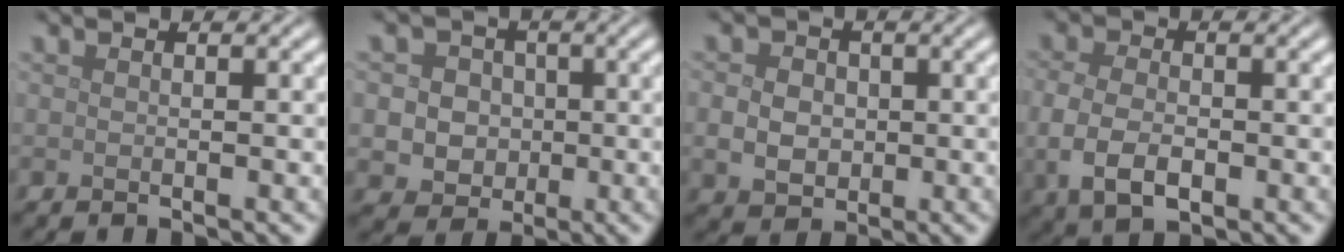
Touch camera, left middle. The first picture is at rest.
{"total": 5.5, "force": [0.3, 5.0, 2.3], "torque": [-0.018, 0.024, -0.015]}
{"total": 3.7, "force": [-0.1, 3.1, 2.0], "torque": [-0.035, 0.000, -0.008]}
{"total": 4.3, "force": [-0.9, 2.6, 3.2], "torque": [-0.072, -0.010, -0.018]}